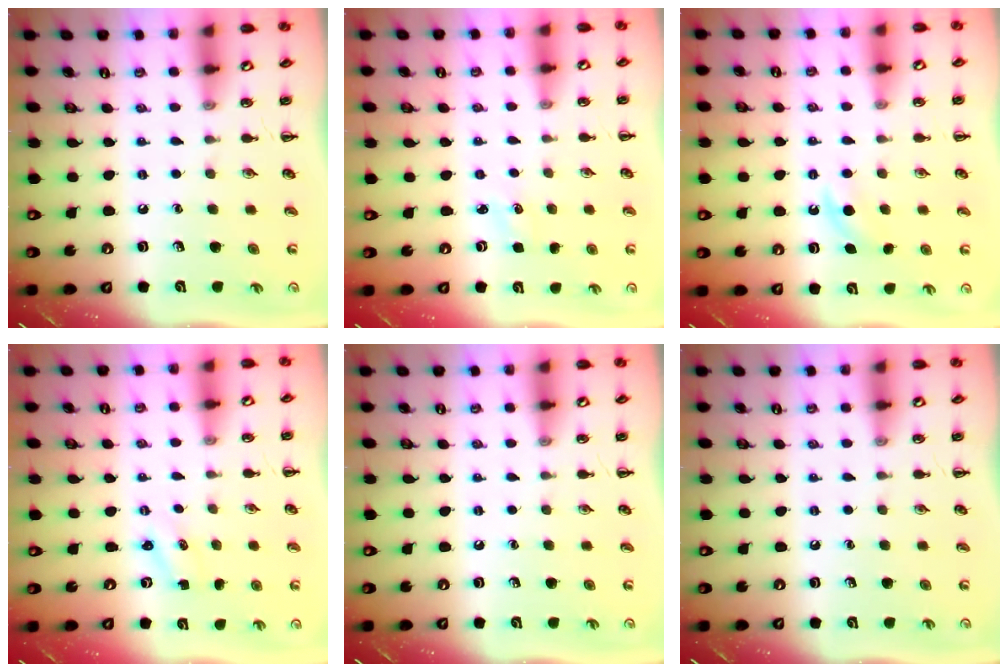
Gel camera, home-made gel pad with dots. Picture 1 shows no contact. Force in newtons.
{"total": 1.5, "press": 1.4, "slide": 0.4}
{"total": 4.6, "press": 4.4, "slide": 1.4}
{"total": 0.9, "press": 0.8, "slide": 0.3}
{"total": 0.0}
{"total": 0.0}